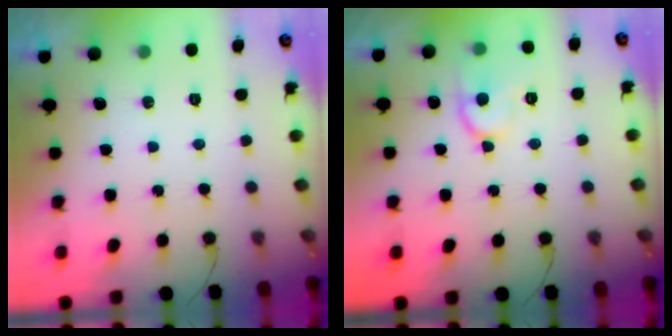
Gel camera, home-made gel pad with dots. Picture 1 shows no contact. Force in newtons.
{"total": 11.8, "press": 11.7, "slide": 1.1}